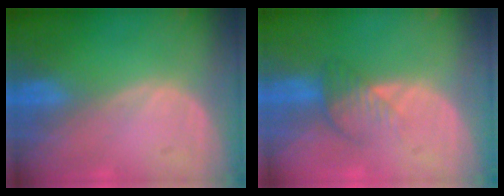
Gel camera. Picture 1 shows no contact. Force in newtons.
{"total": 4.3, "press": 3.7, "slide": 2.1}